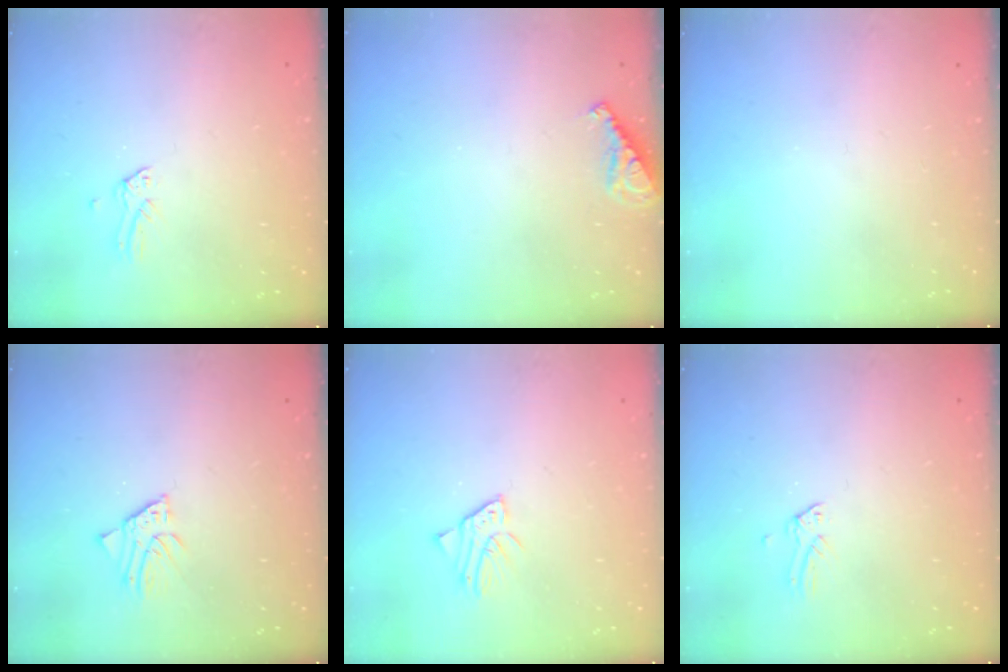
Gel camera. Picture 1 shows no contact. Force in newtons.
{"total": 7.3, "press": 7.3, "slide": 0.7}
{"total": 0.0}
{"total": 2.6, "press": 2.6, "slide": 0.2}
{"total": 2.6, "press": 2.6, "slide": 0.2}
{"total": 0.0}